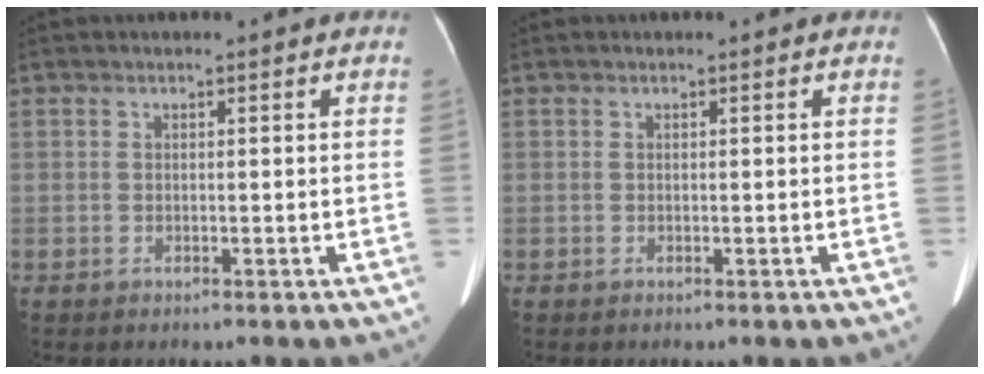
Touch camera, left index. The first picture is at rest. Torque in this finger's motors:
{"motor_torque": [0.04, 0.05, 0.00, 0.01]}